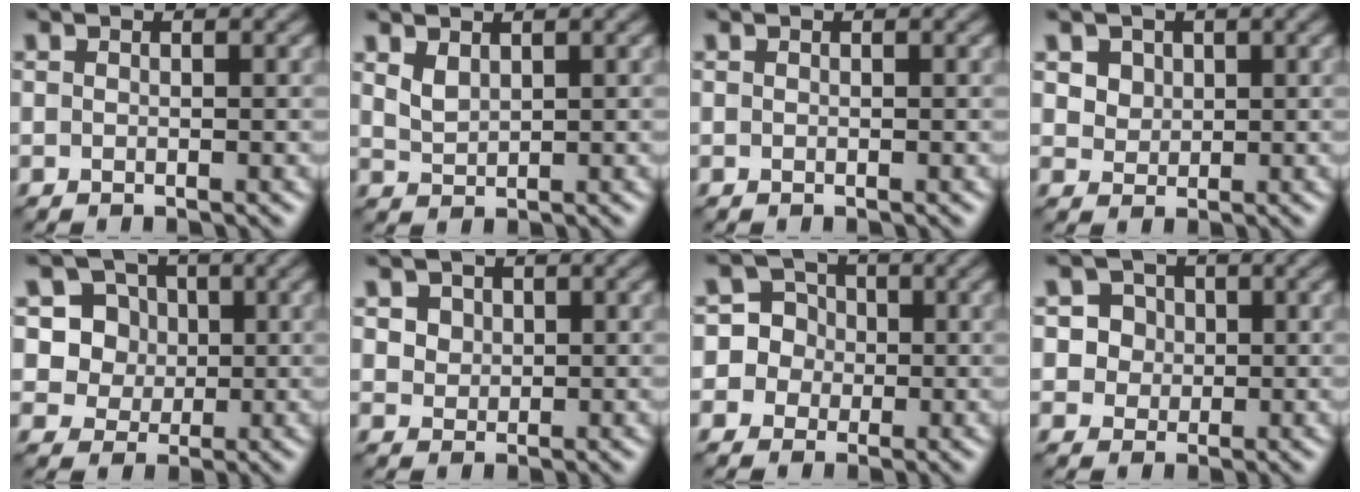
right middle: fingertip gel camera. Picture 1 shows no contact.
{"total": 1.6, "force": [1.2, 0.6, 0.8], "torque": [-0.021, -0.001, 0.029]}
{"total": 0.0}
{"total": 3.5, "force": [1.9, 2.5, 1.5], "torque": [-0.049, 0.001, 0.041]}
{"total": 6.5, "force": [2.1, 5.7, 2.4], "torque": [-0.039, 0.011, 0.030]}
{"total": 2.9, "force": [1.5, 2.1, 1.3], "torque": [-0.039, 0.004, 0.032]}
{"total": 6.3, "force": [-0.4, 6.2, 0.8], "torque": [-0.003, 0.024, -0.025]}
{"total": 3.7, "force": [1.2, 3.3, 1.2], "torque": [-0.011, 0.011, 0.017]}